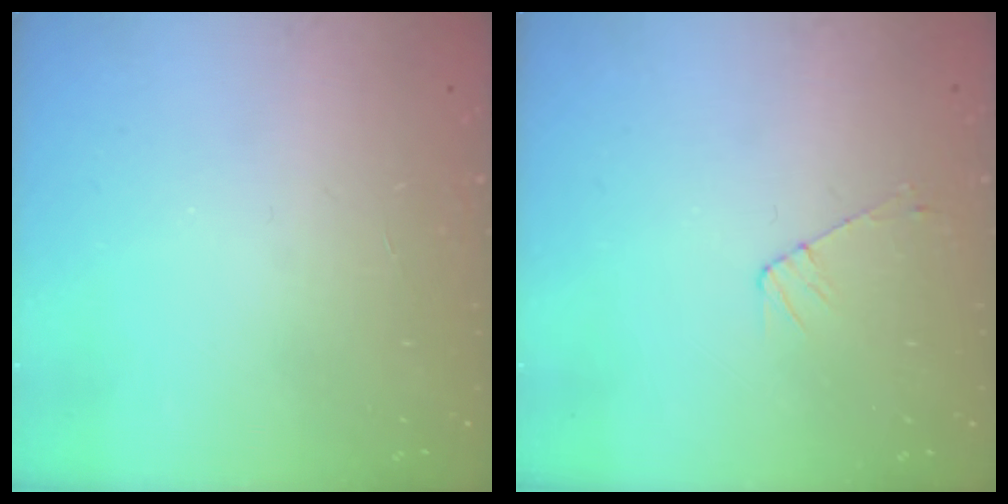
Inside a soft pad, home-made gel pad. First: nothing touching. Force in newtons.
{"total": 3.7, "press": 3.6, "slide": 0.5}